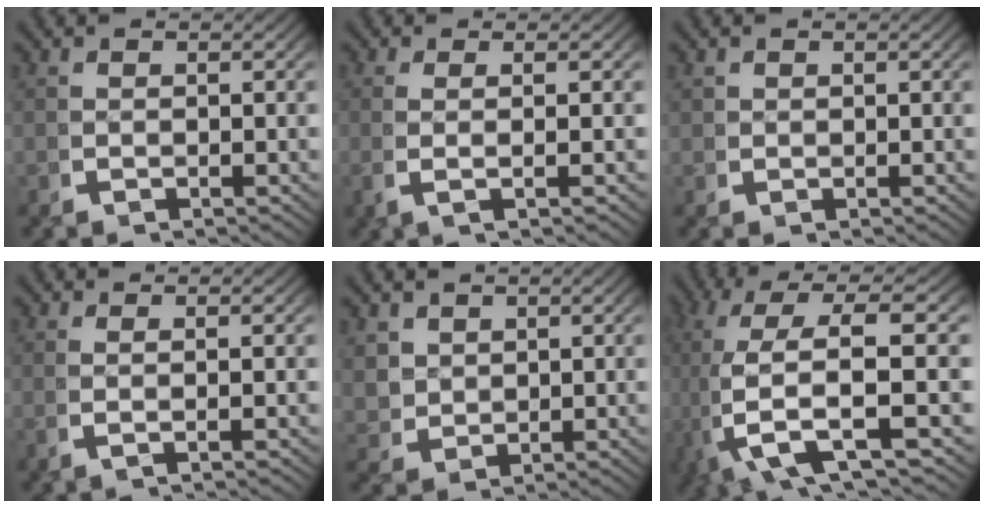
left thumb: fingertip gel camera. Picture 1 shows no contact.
{"total": 2.1, "force": [0.0, -0.6, 2.0], "torque": [-0.048, 0.000, -0.001]}
{"total": 0.6, "force": [0.4, 0.5, 0.1], "torque": [-0.001, -0.002, 0.010]}
{"total": 1.3, "force": [0.0, -0.8, 1.0], "torque": [-0.026, 0.003, -0.002]}
{"total": 3.3, "force": [0.8, 2.8, 1.6], "torque": [-0.050, -0.026, 0.028]}
{"total": 10.9, "force": [0.5, 4.7, 9.8], "torque": [-0.227, -0.021, 0.015]}